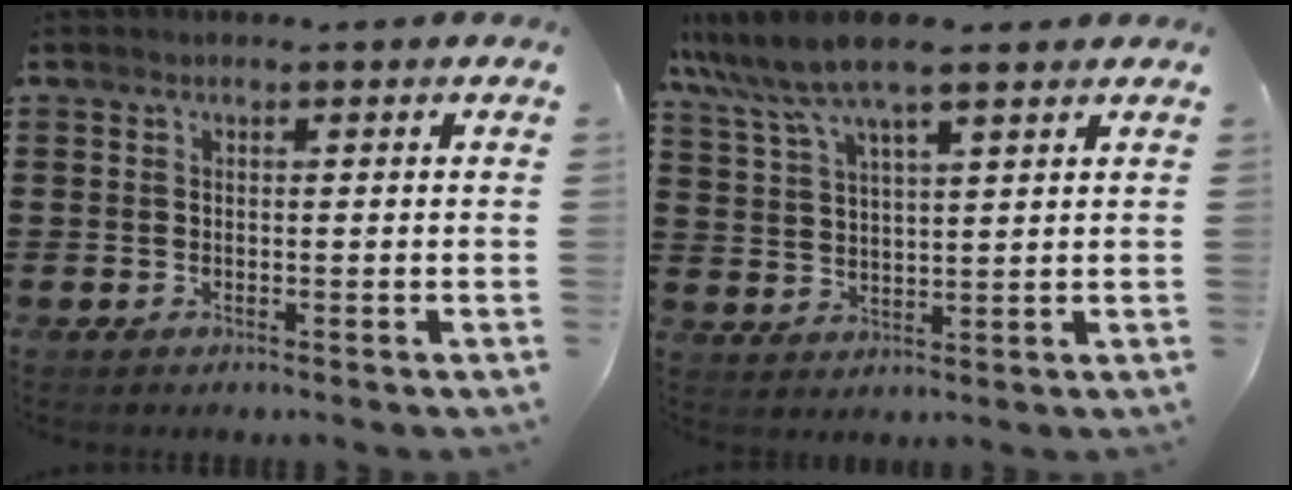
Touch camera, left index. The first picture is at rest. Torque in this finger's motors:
{"motor_torque": [2.14, 0.00, 1.05, 0.21]}